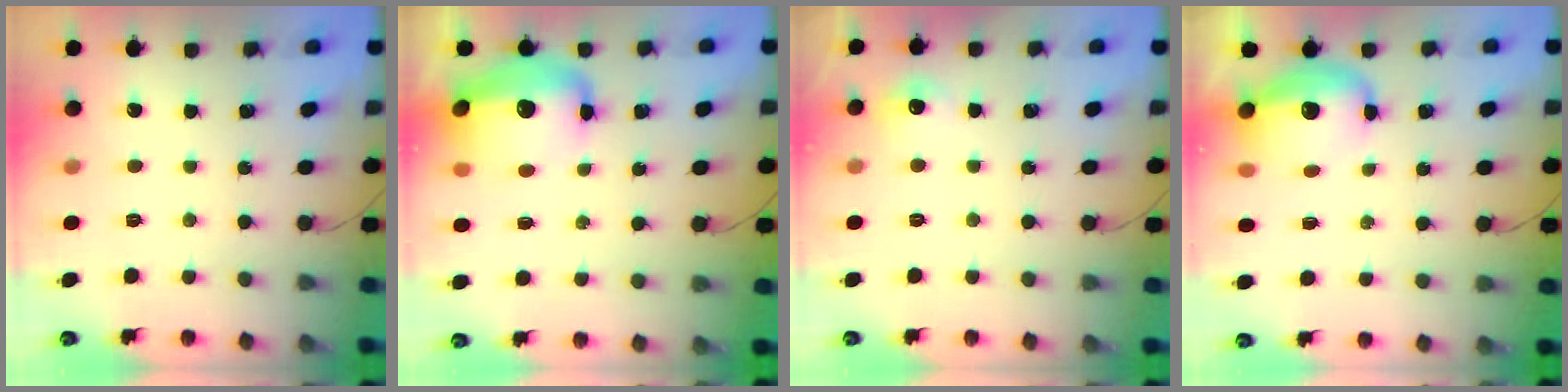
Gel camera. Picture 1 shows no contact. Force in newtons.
{"total": 15.7, "press": 15.2, "slide": 4.0}
{"total": 5.2, "press": 5.0, "slide": 1.3}
{"total": 11.4, "press": 11.1, "slide": 2.5}